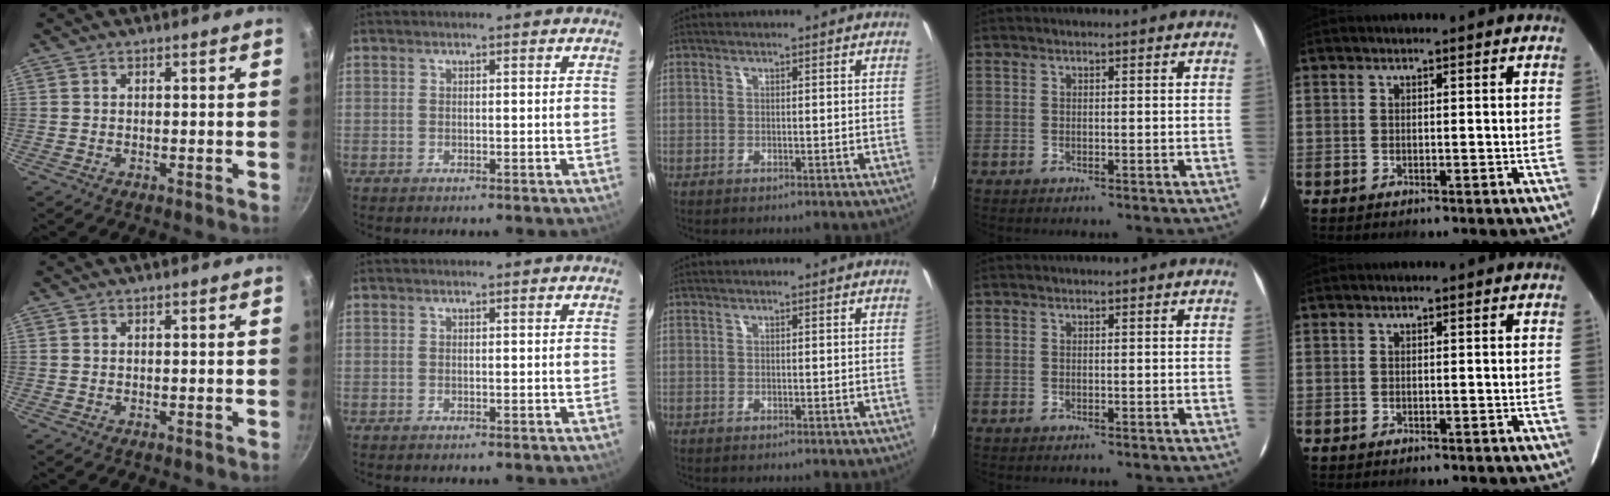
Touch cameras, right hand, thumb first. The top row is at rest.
{}